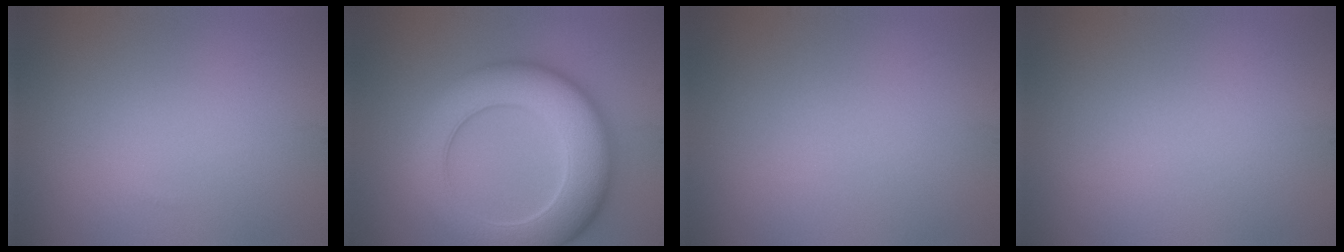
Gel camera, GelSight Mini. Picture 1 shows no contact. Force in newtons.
{"total": 10.3, "press": 10.3, "slide": 0.8}
{"total": 0.0}
{"total": 0.0}